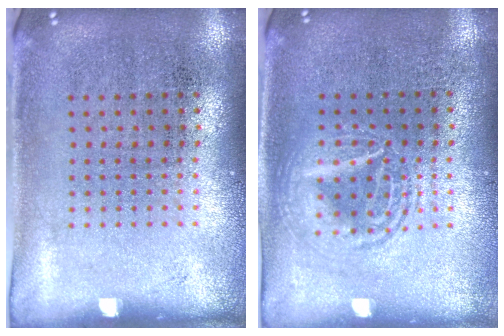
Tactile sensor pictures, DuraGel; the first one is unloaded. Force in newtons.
{"total": 2.8, "press": 2.8, "slide": 0.3}